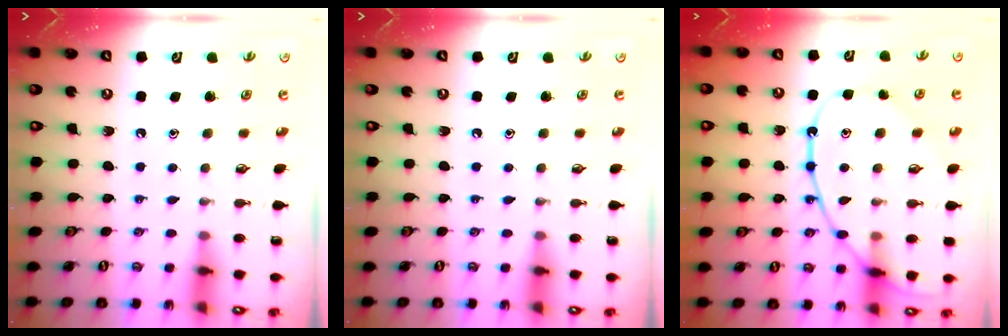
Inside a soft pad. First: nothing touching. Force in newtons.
{"total": 0.0}
{"total": 16.8, "press": 16.7, "slide": 1.4}